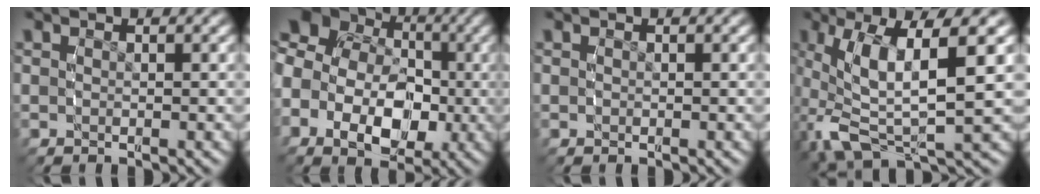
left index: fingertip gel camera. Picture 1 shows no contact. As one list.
[{"total": 12.3, "force": [0.0, 10.2, 6.8], "torque": [-0.131, -0.014, -0.012]}, {"total": 0.0}, {"total": 9.0, "force": [-1.5, 4.2, 7.8], "torque": [-0.152, -0.028, 0.001]}]